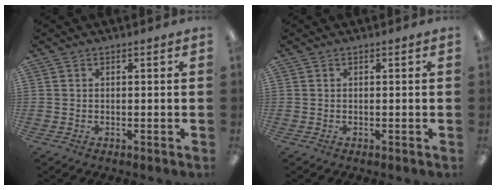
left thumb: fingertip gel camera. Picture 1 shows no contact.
{"total": 0.0}